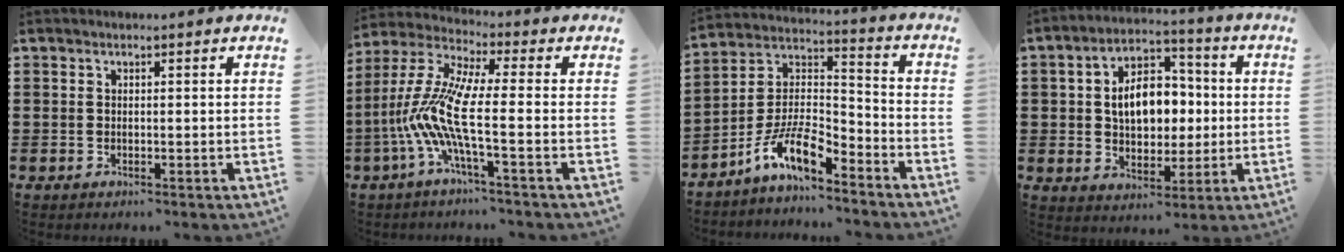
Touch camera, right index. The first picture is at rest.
{"total": 10.8, "force": [-3.0, 2.1, 10.1], "torque": [-0.254, -0.024, -0.072]}
{"total": 9.7, "force": [-6.7, 3.5, 6.0], "torque": [-0.127, 0.007, -0.132]}
{"total": 9.0, "force": [0.3, 6.1, 6.6], "torque": [-0.114, 0.011, 0.001]}